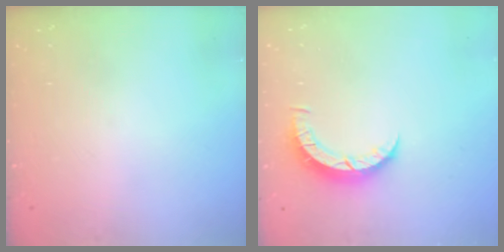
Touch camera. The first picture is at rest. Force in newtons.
{"total": 5.0, "press": 4.9, "slide": 0.6}